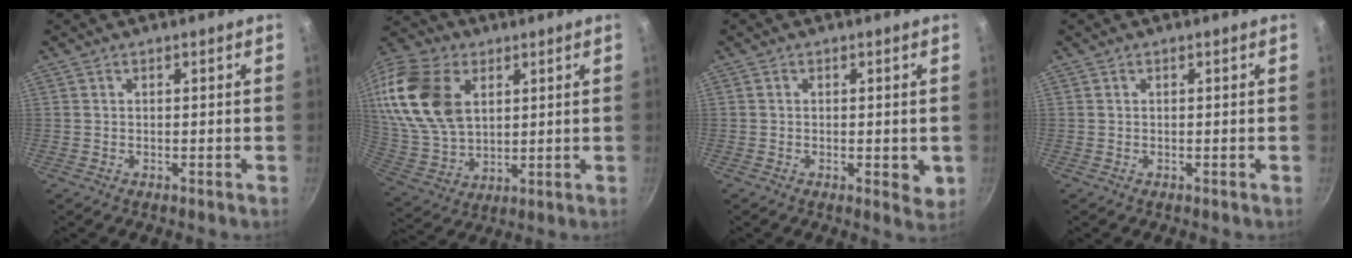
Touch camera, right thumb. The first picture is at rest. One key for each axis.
{"total": 23.3, "fx": 7.5, "fy": 15.6, "fz": 15.6, "tx": -0.320, "ty": -0.006, "tz": 0.148}
{"total": 3.6, "fx": -0.6, "fy": 1.4, "fz": 3.2, "tx": -0.044, "ty": -0.012, "tz": -0.008}
{"total": 0.0}